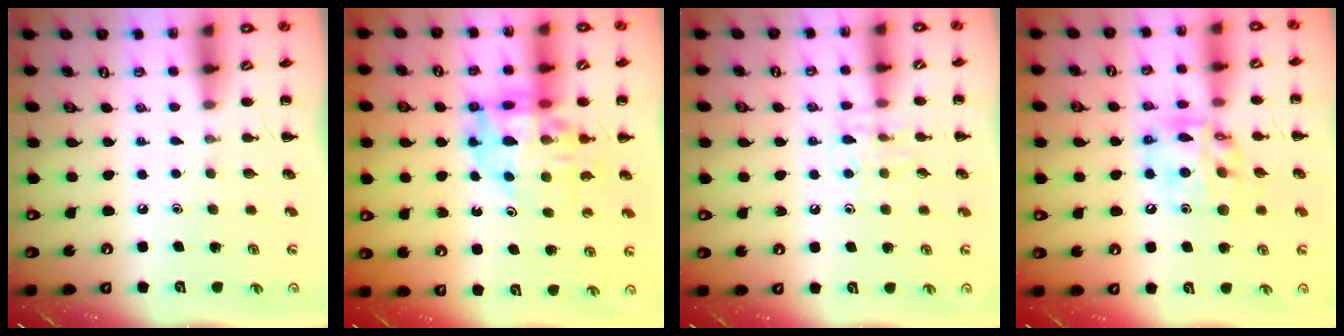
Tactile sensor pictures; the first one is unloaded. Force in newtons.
{"total": 15.5, "press": 15.0, "slide": 4.0}
{"total": 6.7, "press": 6.7, "slide": 0.6}
{"total": 12.9, "press": 12.5, "slide": 3.0}